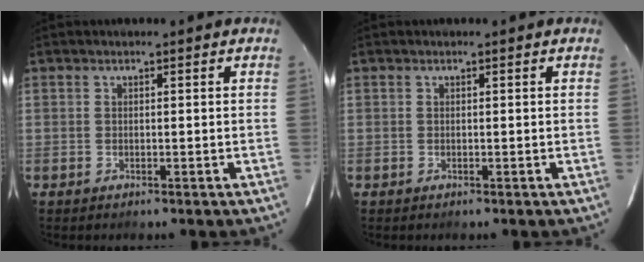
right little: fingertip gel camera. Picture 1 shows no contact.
{"total": 0.0}